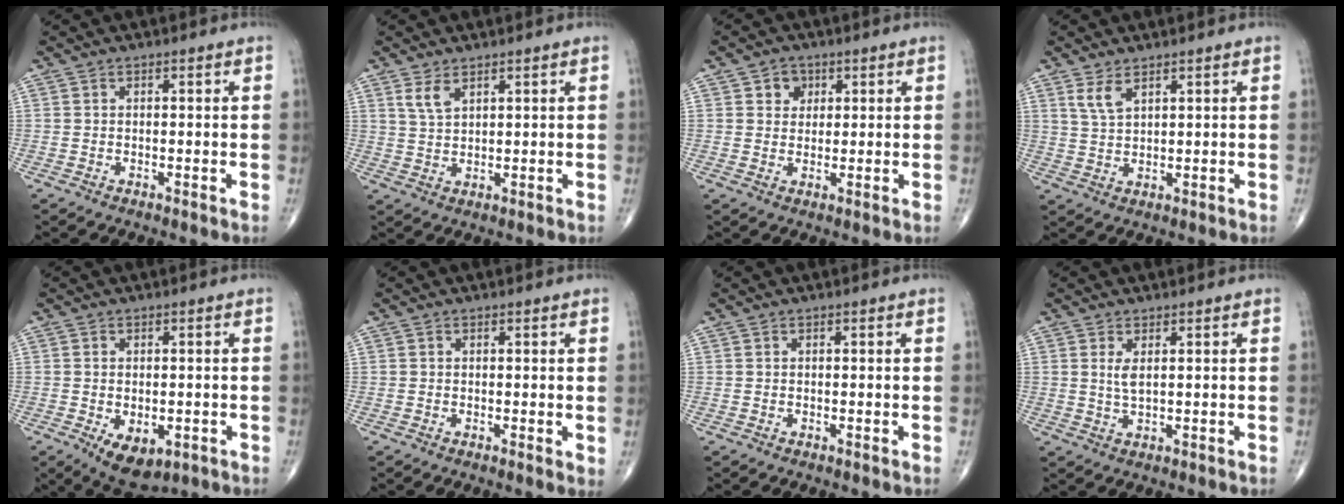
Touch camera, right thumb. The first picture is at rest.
{"total": 3.5, "force": [2.2, 1.6, 2.3], "torque": [-0.041, -0.009, 0.050]}
{"total": 3.6, "force": [1.5, 3.1, 1.3], "torque": [0.002, -0.004, 0.020]}
{"total": 3.7, "force": [2.3, 1.5, 2.4], "torque": [-0.048, -0.011, 0.054]}
{"total": 7.8, "force": [-2.6, 4.5, 5.8], "torque": [-0.083, -0.005, -0.028]}
{"total": 1.2, "force": [0.2, 0.4, 1.1], "torque": [-0.016, -0.006, 0.000]}
{"total": 0.0}
{"total": 2.6, "force": [0.8, 0.9, 2.3], "torque": [-0.048, -0.008, 0.022]}